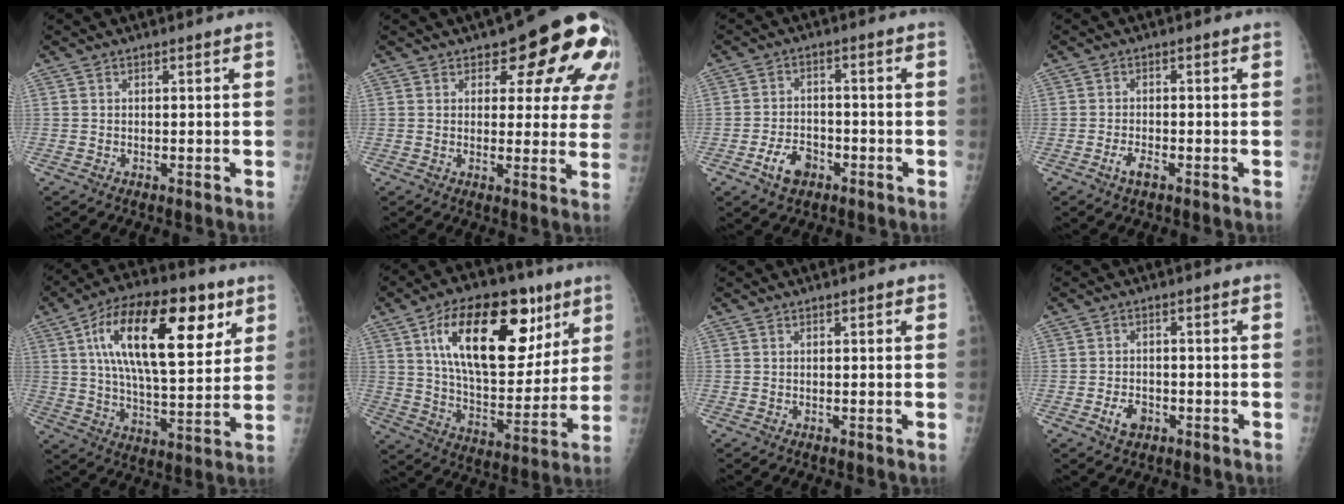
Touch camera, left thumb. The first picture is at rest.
{"total": 11.6, "force": [3.5, 6.6, 8.9], "torque": [-0.046, -0.001, 0.030]}
{"total": 5.9, "force": [-3.1, 3.9, 3.2], "torque": [-0.046, 0.022, -0.052]}
{"total": 2.5, "force": [-1.4, 0.9, 1.8], "torque": [-0.038, 0.008, -0.028]}
{"total": 23.7, "force": [9.1, 10.3, 19.3], "torque": [-0.294, -0.014, 0.146]}
{"total": 24.8, "force": [10.5, 12.4, 18.8], "torque": [-0.257, -0.028, 0.174]}
{"total": 0.7, "force": [0.4, 0.3, 0.5], "torque": [-0.004, 0.000, 0.003]}
{"total": 3.6, "force": [-1.7, 2.4, 2.1], "torque": [-0.028, 0.008, -0.027]}